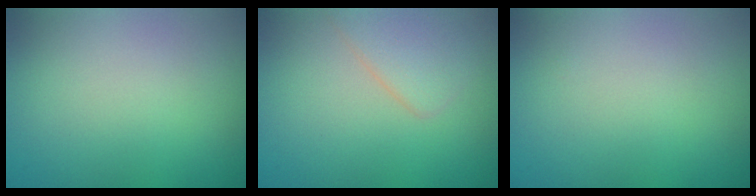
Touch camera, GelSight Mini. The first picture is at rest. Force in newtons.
{"total": 2.6, "press": 2.6, "slide": 0.1}
{"total": 0.0}